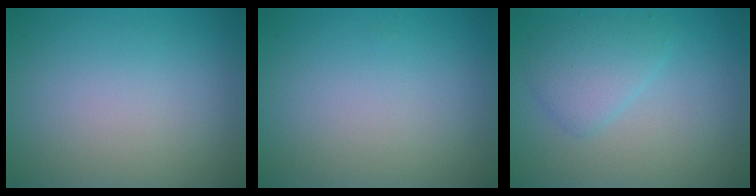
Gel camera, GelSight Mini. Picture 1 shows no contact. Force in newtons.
{"total": 0.0}
{"total": 2.6, "press": 2.6, "slide": 0.1}